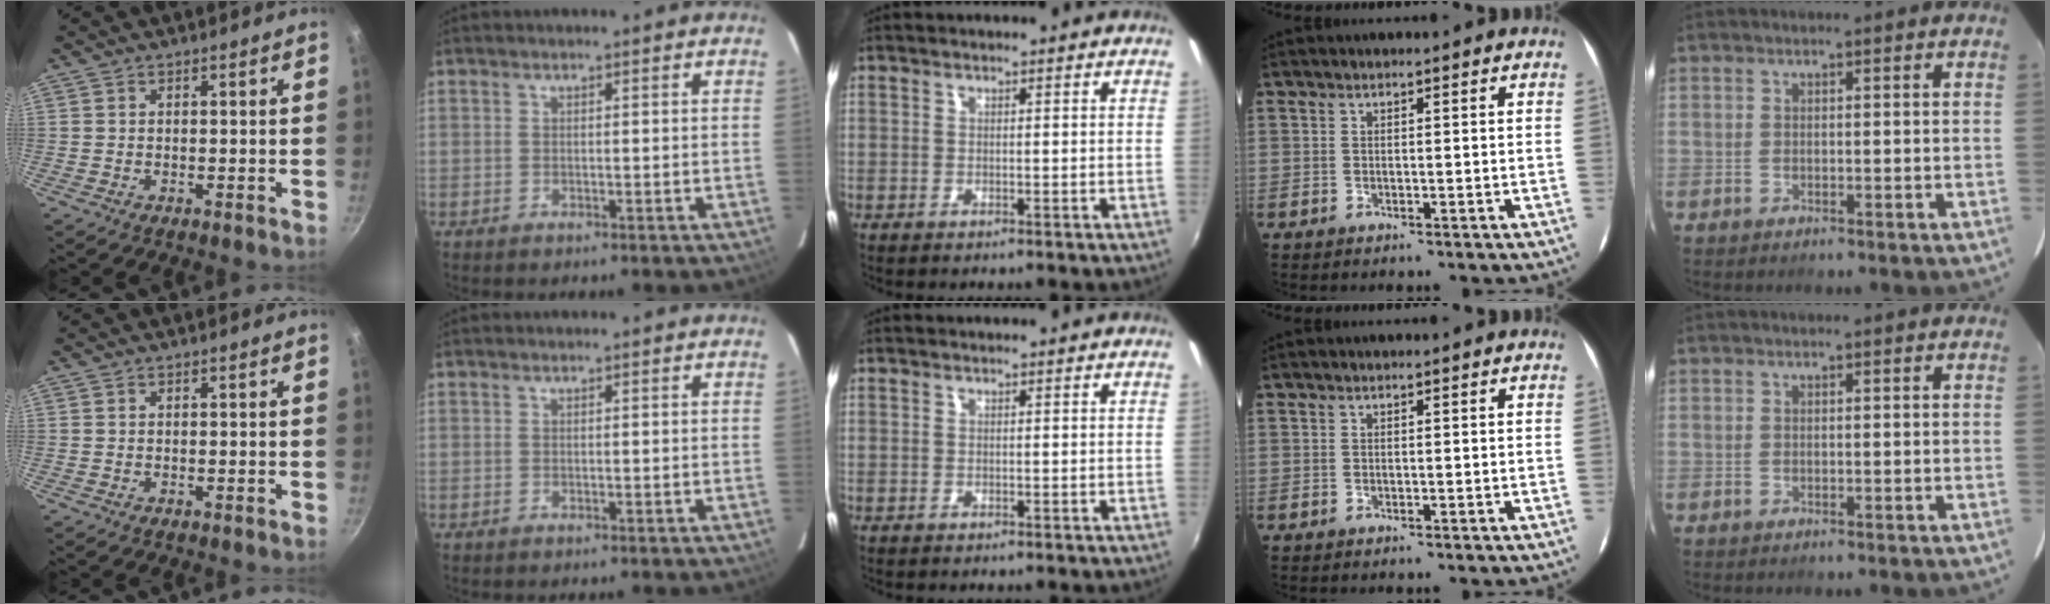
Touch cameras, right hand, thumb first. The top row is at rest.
{}